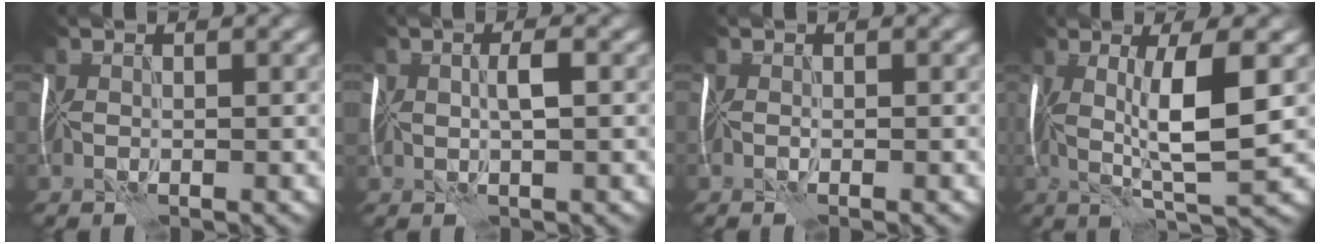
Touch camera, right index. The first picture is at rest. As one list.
[{"total": 2.0, "force": [0.3, 0.6, 1.8], "torque": [-0.035, 0.004, 0.007]}, {"total": 0.5, "force": [-0.3, 0.0, 0.4], "torque": [-0.005, -0.006, -0.002]}, {"total": 7.1, "force": [0.7, 1.2, 7.0], "torque": [-0.128, 0.001, 0.016]}]